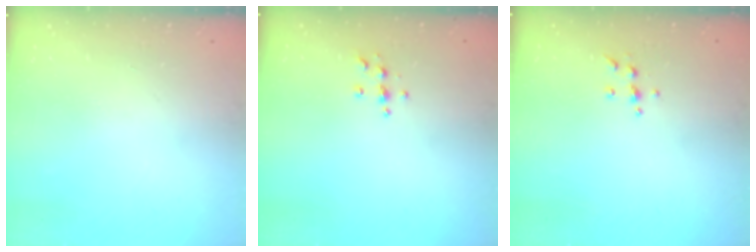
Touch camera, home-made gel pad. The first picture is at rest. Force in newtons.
{"total": 3.9, "press": 3.9, "slide": 0.5}
{"total": 4.9, "press": 4.9, "slide": 0.7}